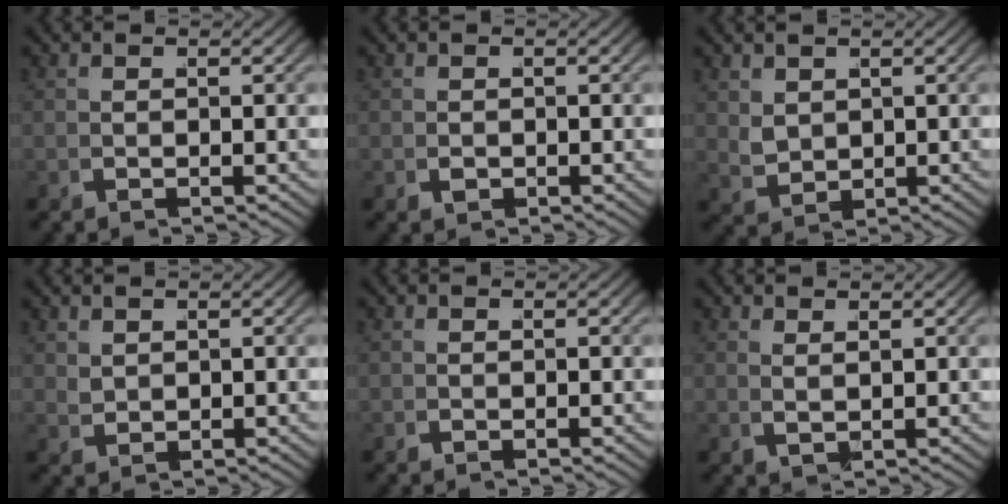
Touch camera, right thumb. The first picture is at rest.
{"total": 0.6, "force": [-0.2, 0.4, 0.4], "torque": [-0.009, -0.006, 0.000]}
{"total": 2.1, "force": [0.8, 1.4, 1.3], "torque": [-0.032, -0.015, 0.033]}
{"total": 1.2, "force": [1.2, 0.1, 0.3], "torque": [-0.005, 0.002, 0.031]}
{"total": 0.0}
{"total": 1.3, "force": [1.1, -0.5, 0.3], "torque": [0.000, 0.007, 0.024]}